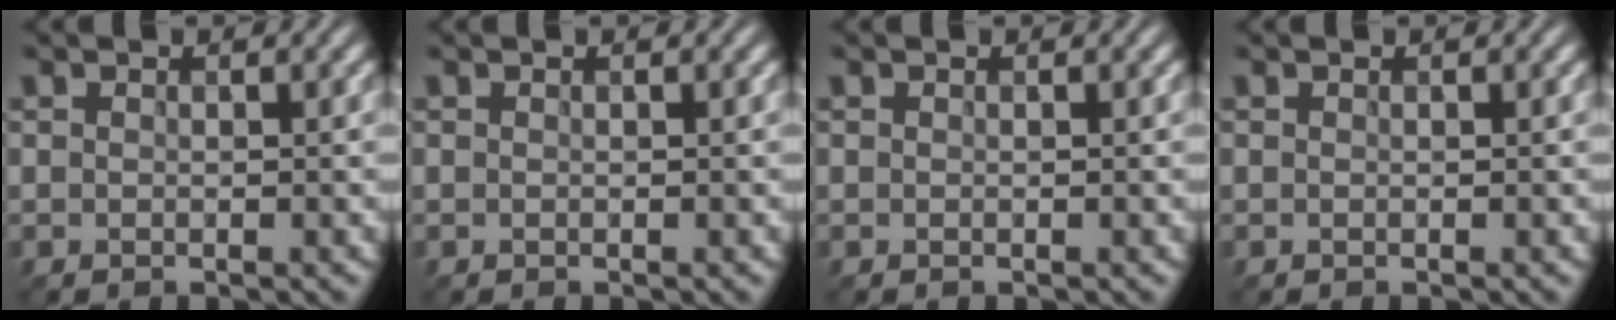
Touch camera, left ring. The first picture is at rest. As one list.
[{"total": 0.0}, {"total": 0.0}, {"total": 0.0}]